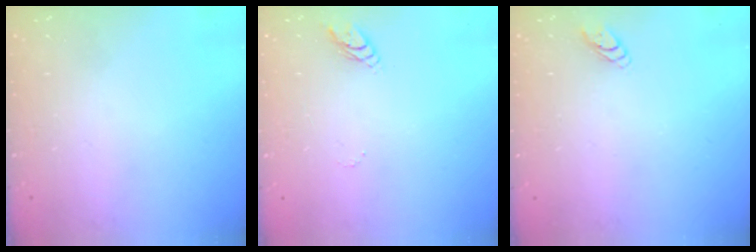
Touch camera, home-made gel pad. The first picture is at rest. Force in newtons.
{"total": 4.6, "press": 4.6, "slide": 0.4}
{"total": 2.8, "press": 2.8, "slide": 0.3}